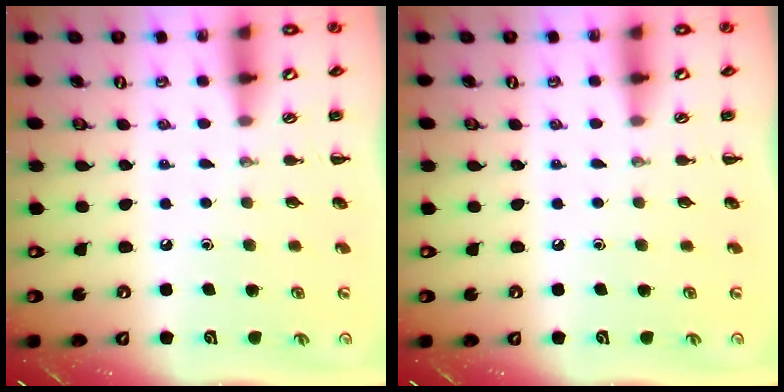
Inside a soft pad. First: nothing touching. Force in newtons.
{"total": 0.0}